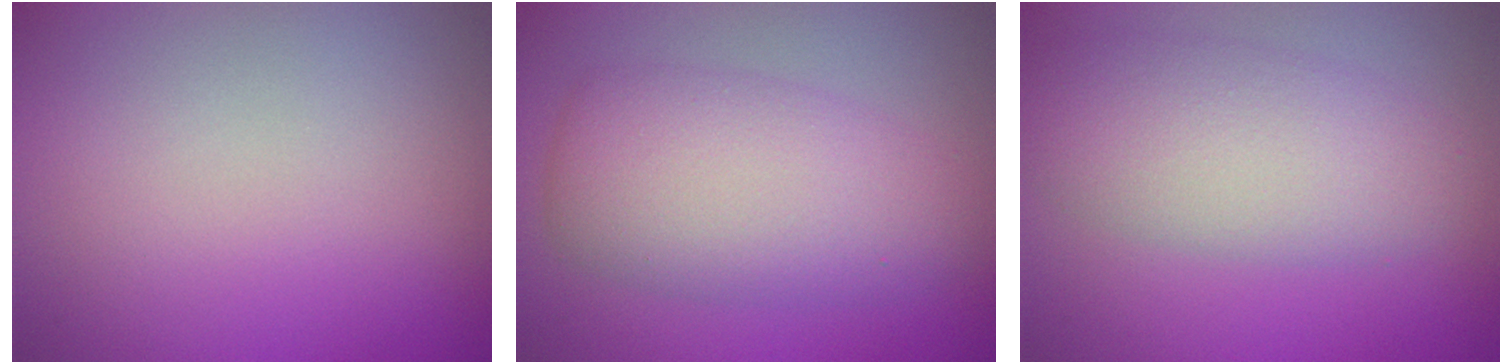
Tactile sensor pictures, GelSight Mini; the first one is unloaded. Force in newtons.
{"total": 6.7, "press": 6.7, "slide": 0.0}
{"total": 5.7, "press": 5.7, "slide": 0.3}